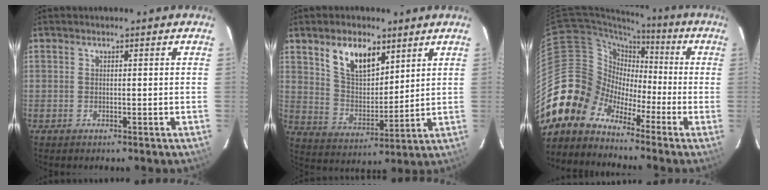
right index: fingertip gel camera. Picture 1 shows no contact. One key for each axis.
{"total": 11.2, "fx": 6.6, "fy": 5.8, "fz": 6.9, "tx": -0.119, "ty": 0.008, "tz": 0.129}
{"total": 12.2, "fx": -7.9, "fy": 9.2, "fz": 1.8, "tx": -0.057, "ty": 0.038, "tz": -0.169}